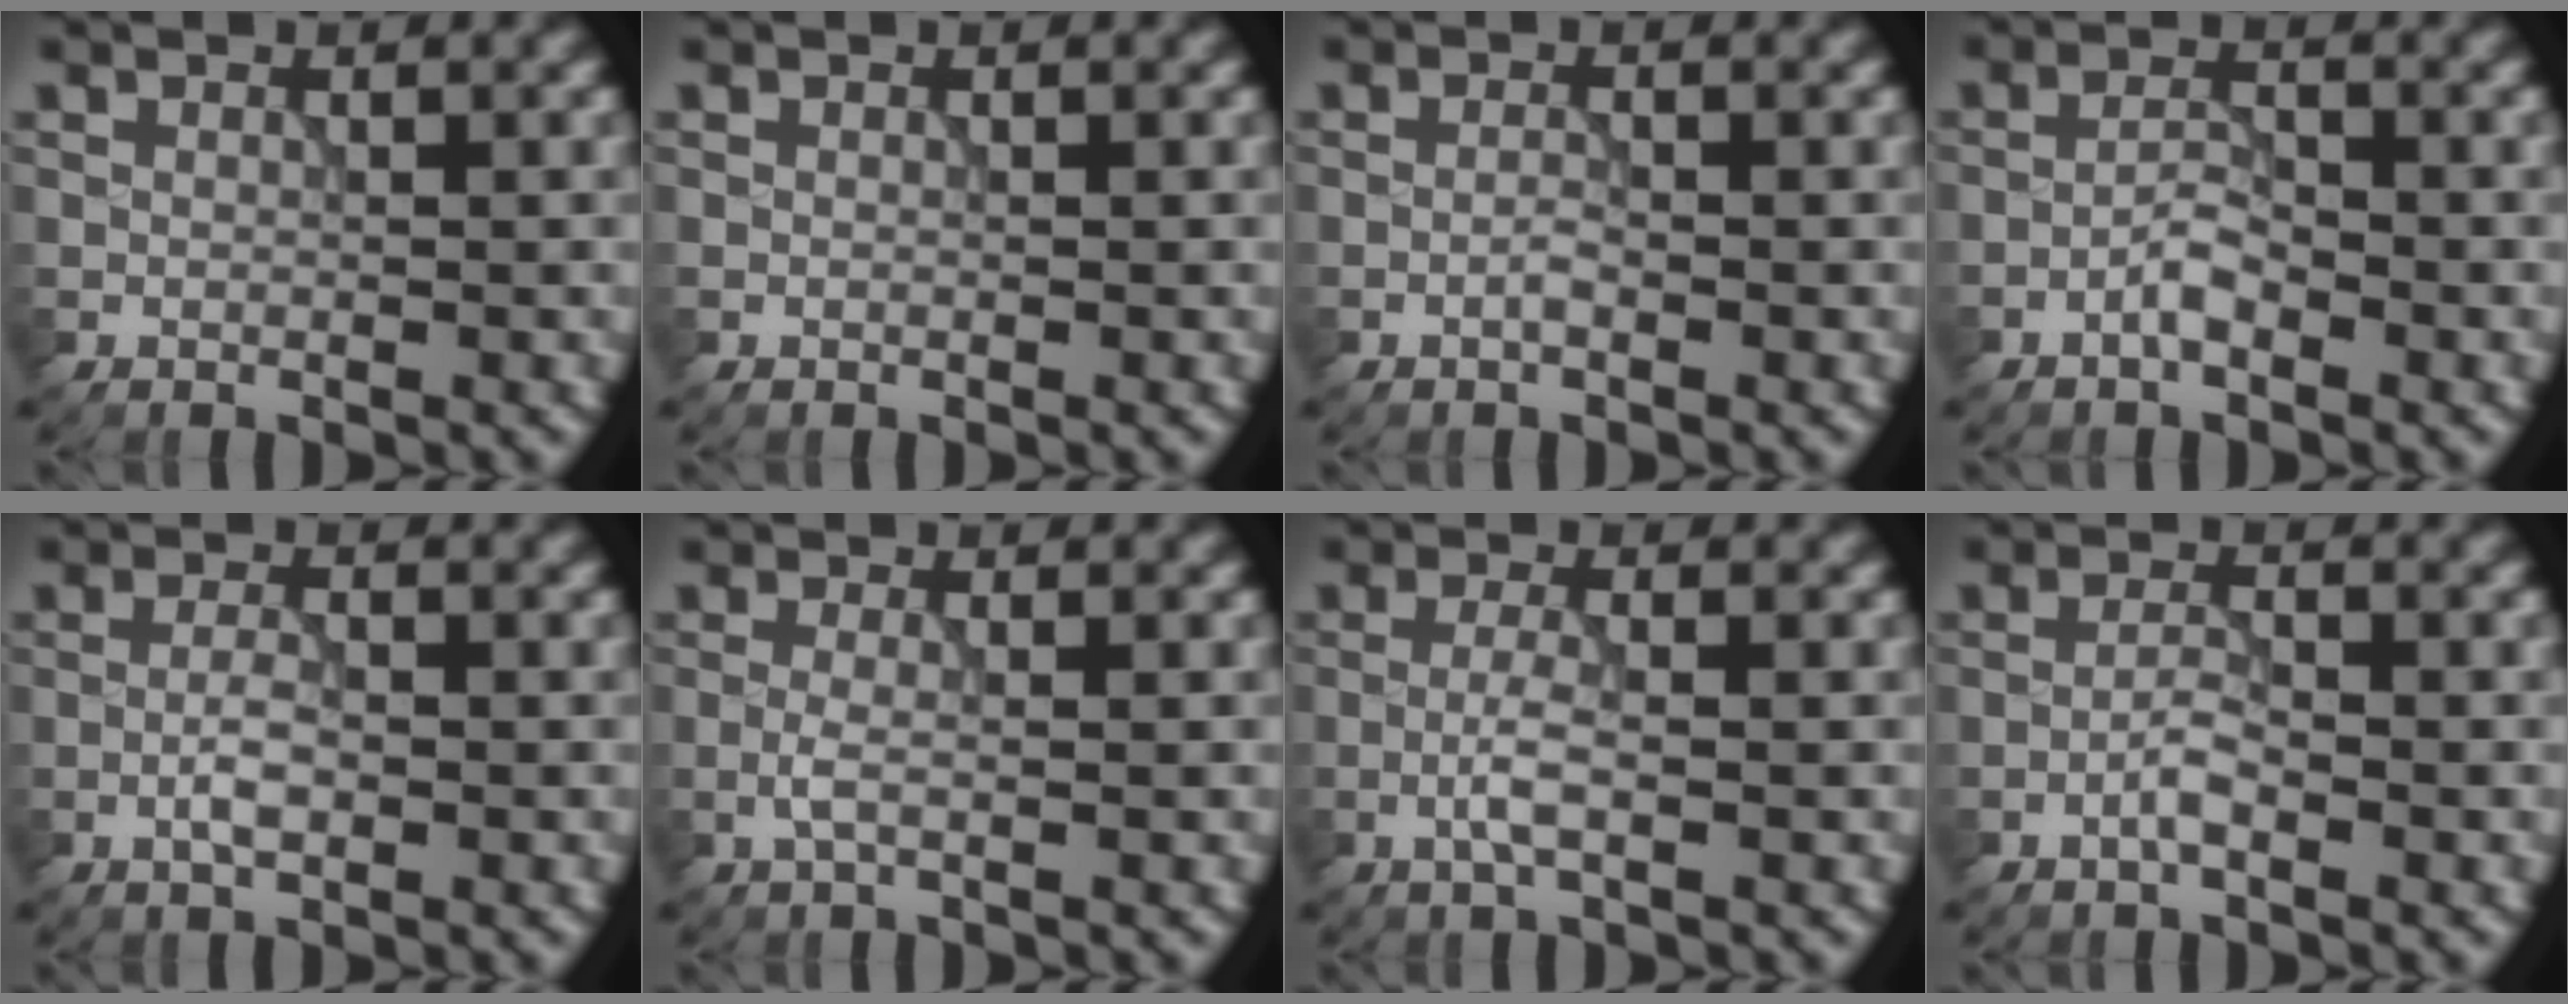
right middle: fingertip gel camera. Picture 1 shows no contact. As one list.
[{"total": 0.0}, {"total": 0.9, "force": [-0.5, 0.2, 0.7], "torque": [-0.014, 0.001, -0.010]}, {"total": 1.9, "force": [-1.2, 0.5, 1.4], "torque": [-0.028, 0.006, -0.027]}, {"total": 2.0, "force": [-0.7, 0.6, 1.8], "torque": [-0.036, 0.002, -0.018]}, {"total": 1.4, "force": [-0.4, 0.3, 1.3], "torque": [-0.030, 0.000, -0.013]}, {"total": 2.2, "force": [-0.8, 0.4, 2.0], "torque": [-0.042, 0.005, -0.020]}, {"total": 1.7, "force": [-1.0, 0.3, 1.4], "torque": [-0.027, 0.007, -0.022]}]